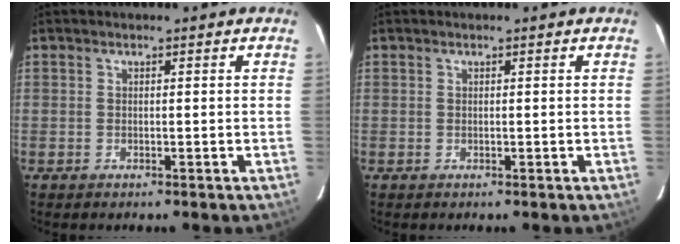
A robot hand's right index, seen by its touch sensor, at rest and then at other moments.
{"total": 0.0}